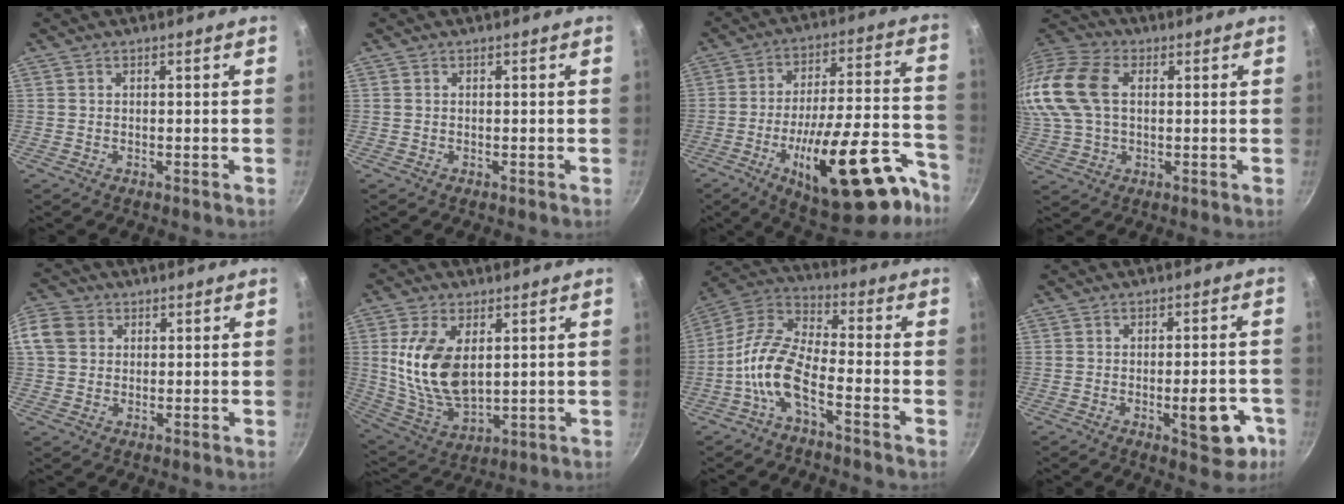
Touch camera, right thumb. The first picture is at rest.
{"total": 0.0}
{"total": 26.3, "force": [-13.3, 9.8, 20.4], "torque": [-0.260, 0.069, -0.195]}
{"total": 18.5, "force": [3.3, 12.5, 13.2], "torque": [-0.302, 0.029, 0.054]}
{"total": 9.2, "force": [2.3, 7.6, 4.5], "torque": [-0.087, 0.010, 0.031]}
{"total": 14.8, "force": [3.0, 8.4, 11.8], "torque": [-0.221, -0.027, 0.070]}
{"total": 10.6, "force": [-4.7, 4.0, 8.6], "torque": [-0.179, 0.049, -0.105]}
{"total": 8.9, "force": [-3.1, 3.8, 7.5], "torque": [-0.067, 0.019, -0.032]}